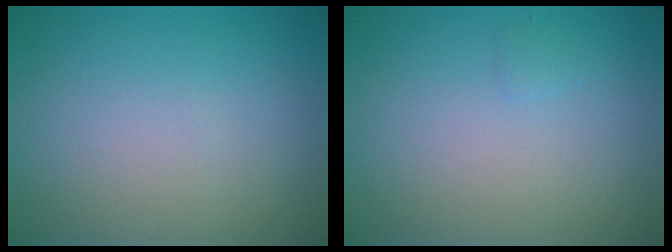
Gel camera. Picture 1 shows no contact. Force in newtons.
{"total": 0.5, "press": 0.5, "slide": 0.1}